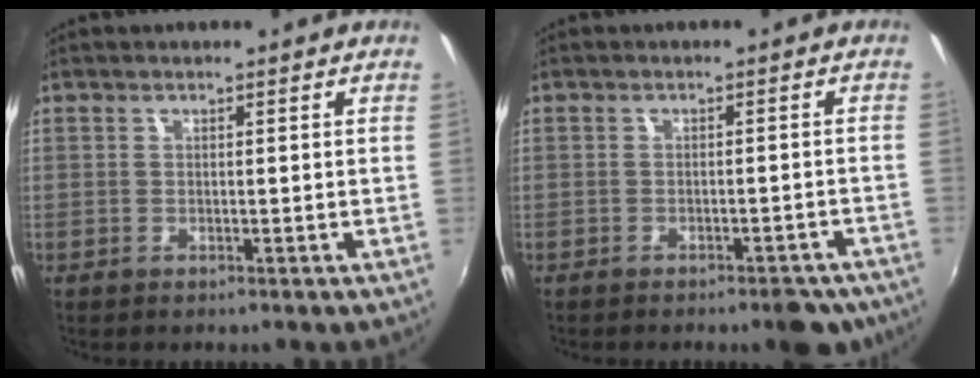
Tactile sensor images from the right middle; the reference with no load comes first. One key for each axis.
{"total": 6.4, "fx": -5.1, "fy": 2.3, "fz": 3.0, "tx": -0.039, "ty": 0.004, "tz": -0.048}